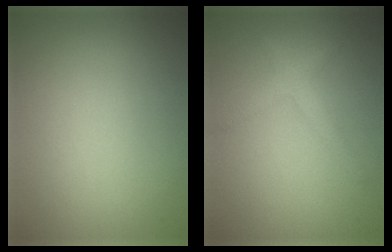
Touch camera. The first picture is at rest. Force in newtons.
{"total": 1.8, "press": 1.8, "slide": 0.1}